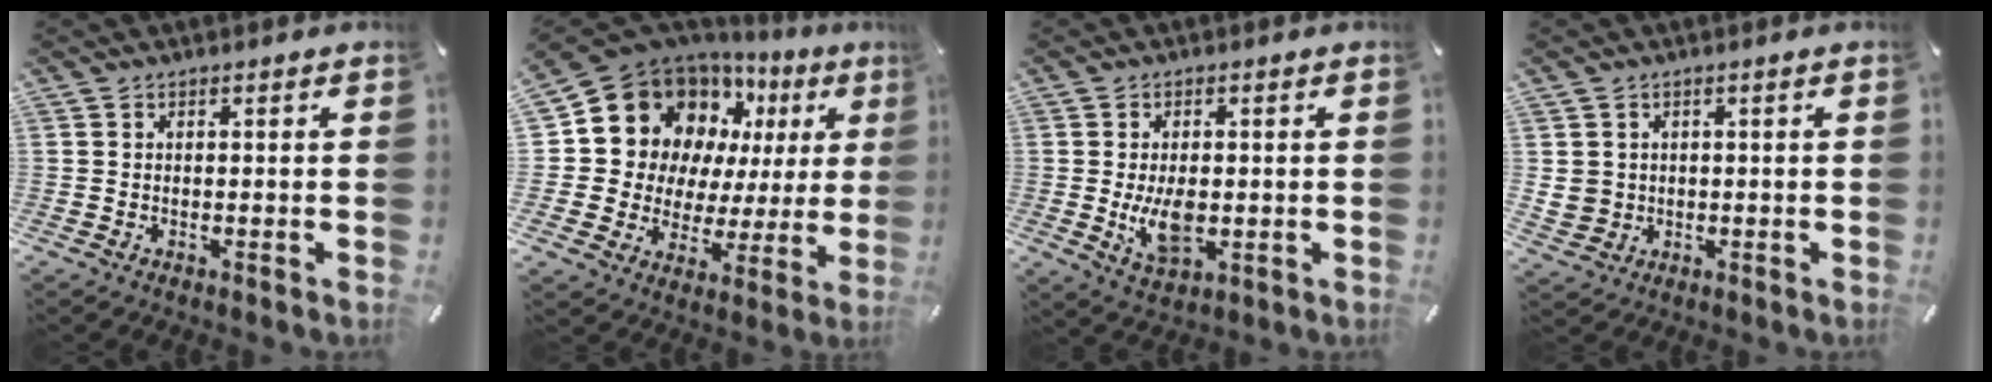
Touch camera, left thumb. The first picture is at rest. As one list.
[{"total": 16.5, "force": [8.0, 13.2, 5.9], "torque": [-0.096, -0.070, 0.154]}, {"total": 8.1, "force": [-0.6, 4.7, 6.6], "torque": [-0.130, -0.009, -0.014]}, {"total": 4.3, "force": [0.6, 4.2, 0.9], "torque": [-0.022, 0.003, 0.012]}]